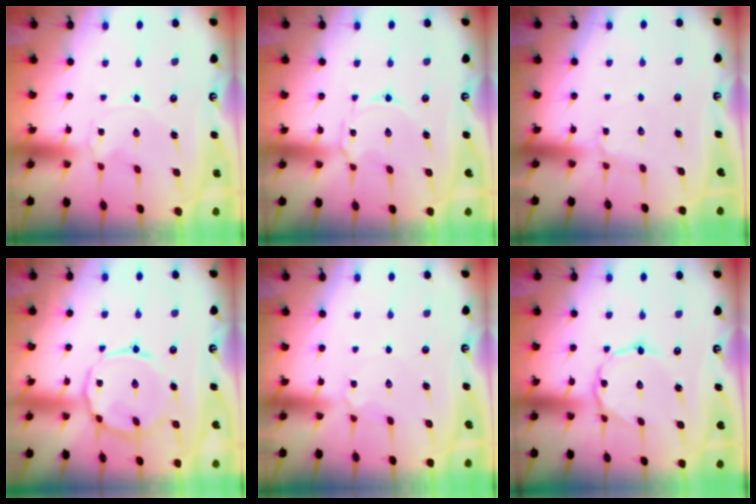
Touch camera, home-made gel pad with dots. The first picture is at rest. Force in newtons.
{"total": 1.8, "press": 1.7, "slide": 0.4}
{"total": 3.8, "press": 3.8, "slide": 0.6}
{"total": 12.2, "press": 12.1, "slide": 1.2}
{"total": 4.7, "press": 4.6, "slide": 0.6}
{"total": 1.7, "press": 1.7, "slide": 0.3}